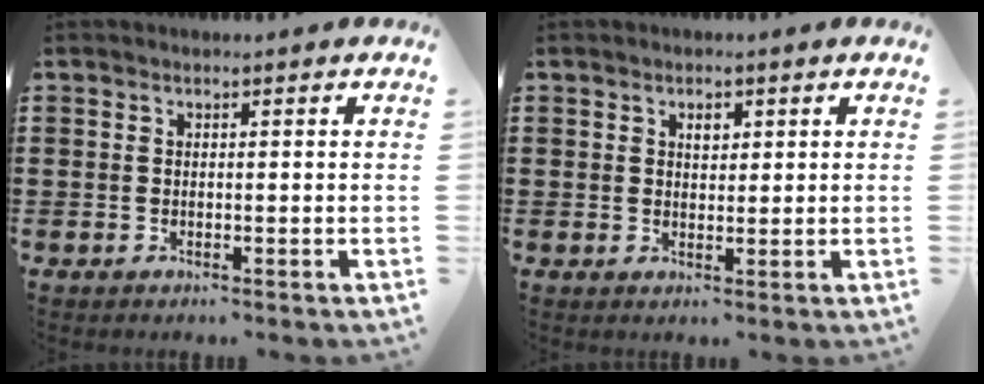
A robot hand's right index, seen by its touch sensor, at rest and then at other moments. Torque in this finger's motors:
{"motor_torque": [0.71, 0.66, 0.24, 0.05]}